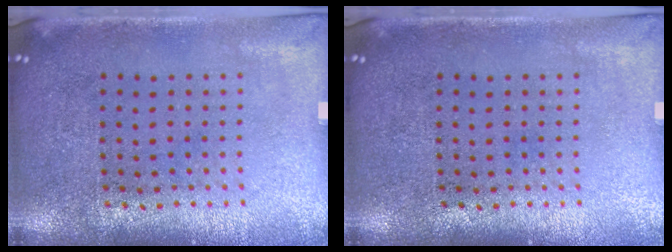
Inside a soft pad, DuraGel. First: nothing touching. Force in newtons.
{"total": 0.0}